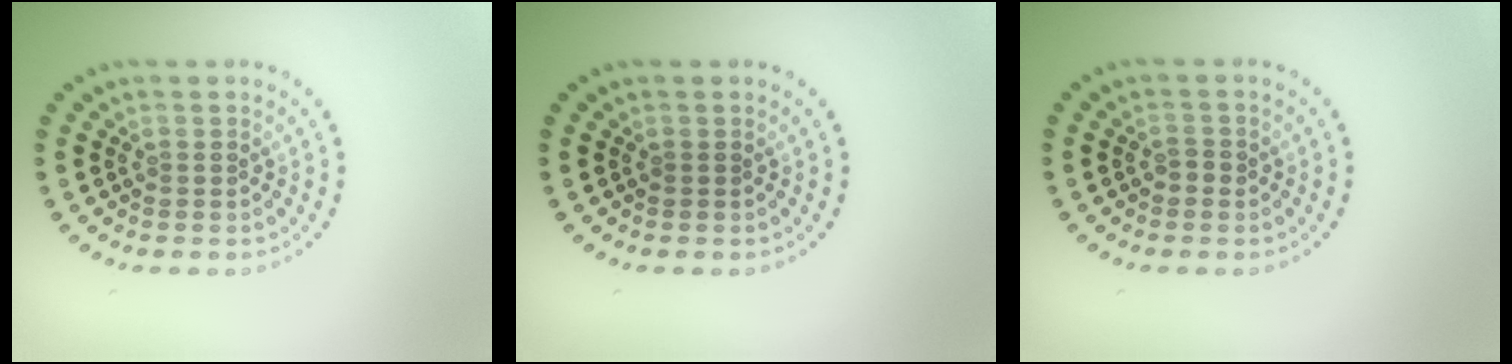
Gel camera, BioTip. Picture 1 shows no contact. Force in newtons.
{"total": 0.0}
{"total": 0.9, "press": 0.9, "slide": 0.3}